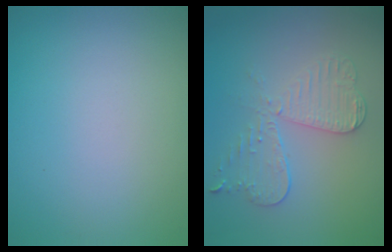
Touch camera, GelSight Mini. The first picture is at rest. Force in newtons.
{"total": 4.0, "press": 3.4, "slide": 2.0}